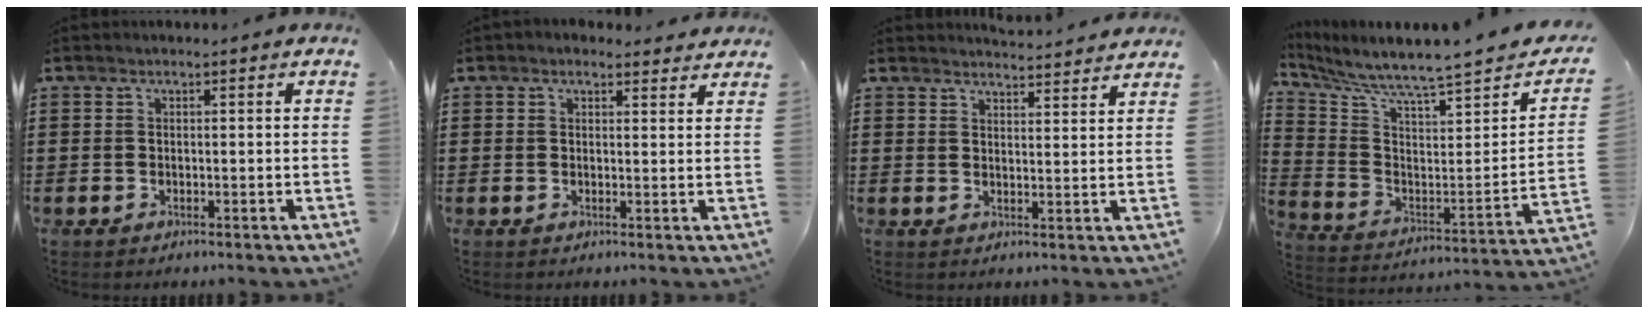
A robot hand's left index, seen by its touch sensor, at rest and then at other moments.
{"total": 1.9, "force": [1.7, 0.7, 0.3], "torque": [-0.011, 0.006, 0.032]}
{"total": 3.3, "force": [3.3, -0.2, 0.1], "torque": [-0.002, -0.019, 0.058]}
{"total": 4.7, "force": [4.4, -0.7, 1.6], "torque": [-0.062, -0.062, 0.065]}